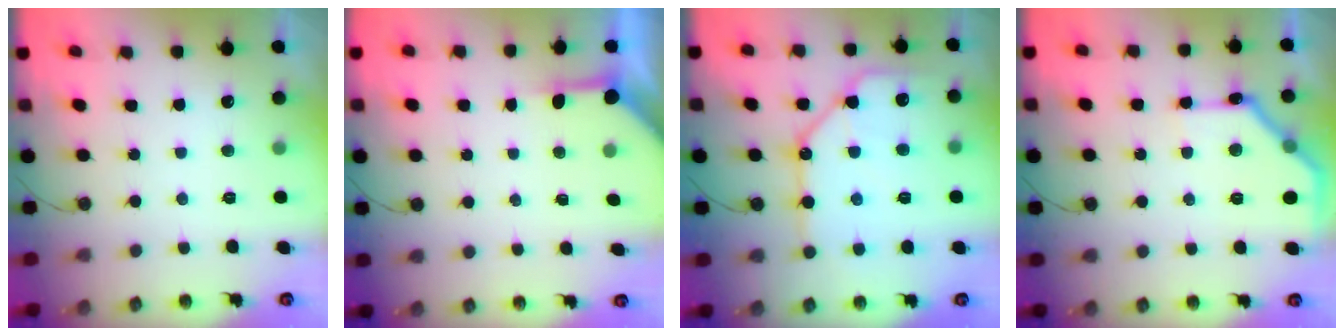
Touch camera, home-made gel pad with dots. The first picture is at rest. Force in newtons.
{"total": 3.9, "press": 3.9, "slide": 0.5}
{"total": 15.5, "press": 15.4, "slide": 1.8}
{"total": 16.2, "press": 16.2, "slide": 0.2}